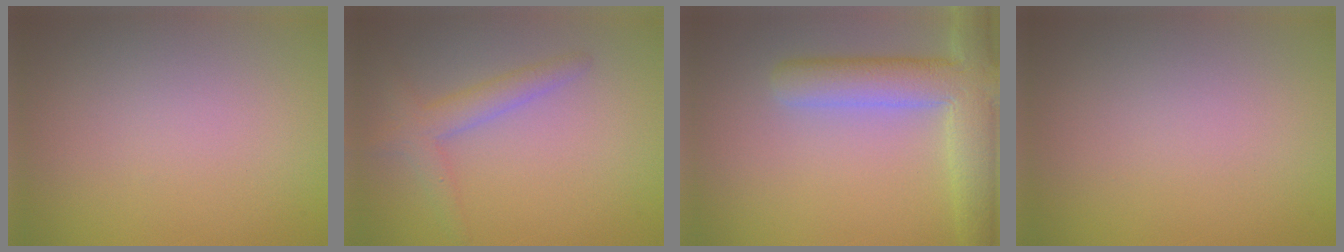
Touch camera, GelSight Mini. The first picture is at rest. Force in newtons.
{"total": 2.7, "press": 2.7, "slide": 0.3}
{"total": 6.6, "press": 6.6, "slide": 0.6}
{"total": 0.0}